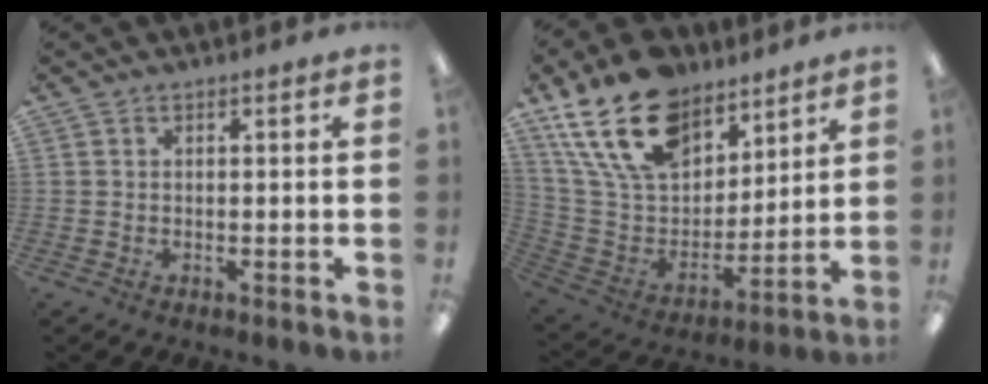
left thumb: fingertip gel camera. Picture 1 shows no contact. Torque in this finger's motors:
{"motor_torque": [2.81, 2.05, 1.82, -0.95, 0.50]}